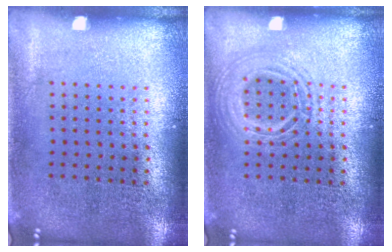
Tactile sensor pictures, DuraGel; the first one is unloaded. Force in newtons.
{"total": 2.3, "press": 2.3, "slide": 0.2}